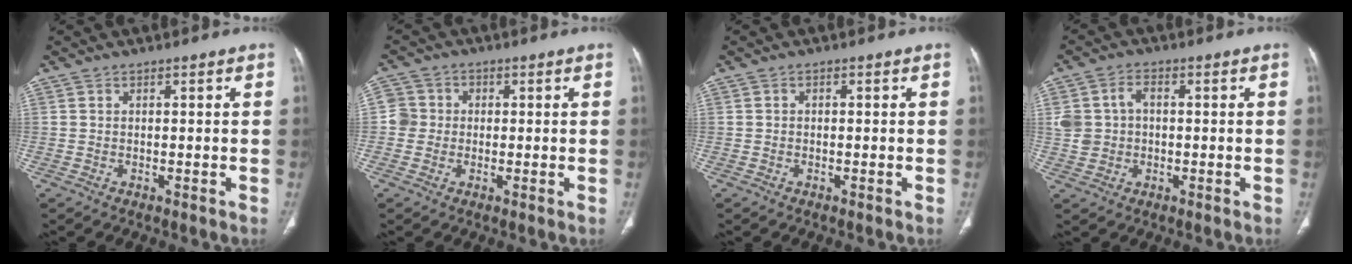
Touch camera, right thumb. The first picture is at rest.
{"total": 3.9, "force": [-0.1, 3.8, 0.6], "torque": [0.012, 0.009, -0.009]}
{"total": 0.0}
{"total": 6.3, "force": [0.5, 4.9, 4.0], "torque": [-0.073, 0.016, 0.013]}